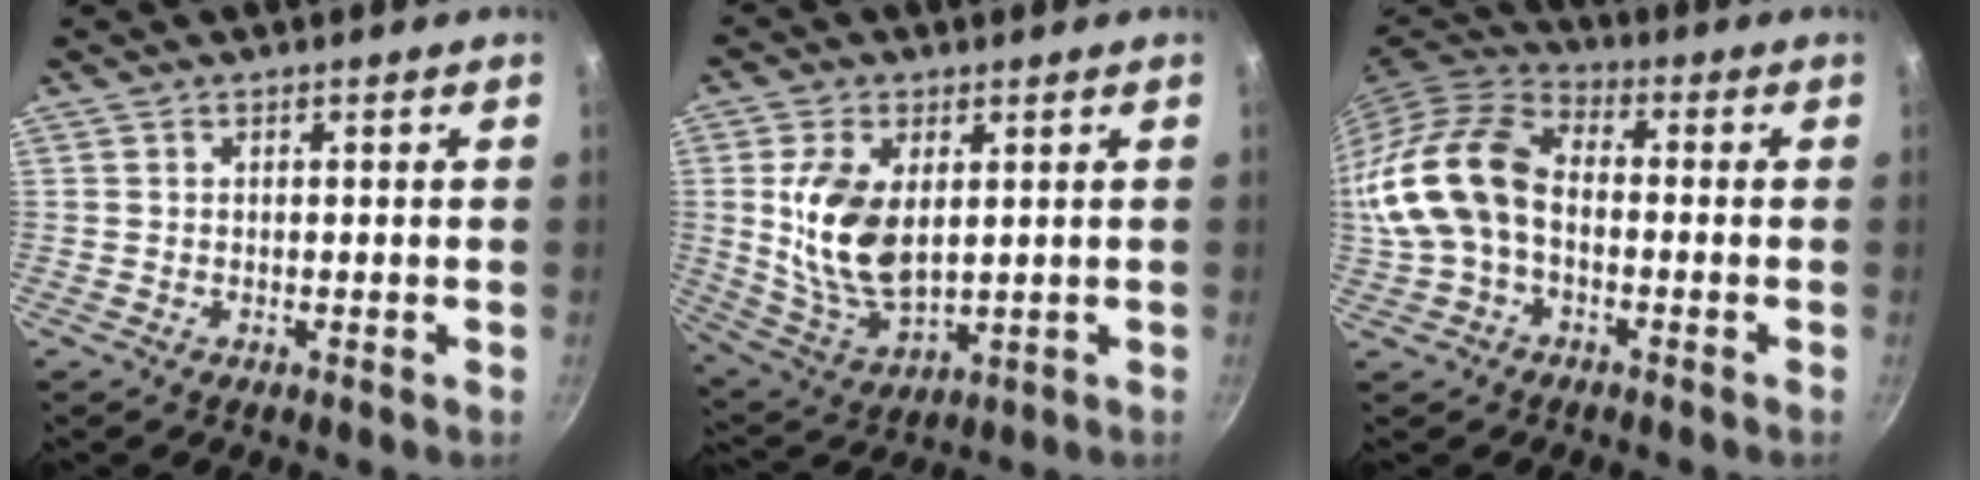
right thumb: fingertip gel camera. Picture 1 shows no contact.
{"total": 13.4, "force": [2.2, 7.8, 10.6], "torque": [-0.194, -0.020, 0.052]}
{"total": 16.8, "force": [-1.4, 11.4, 12.2], "torque": [-0.243, 0.045, -0.038]}